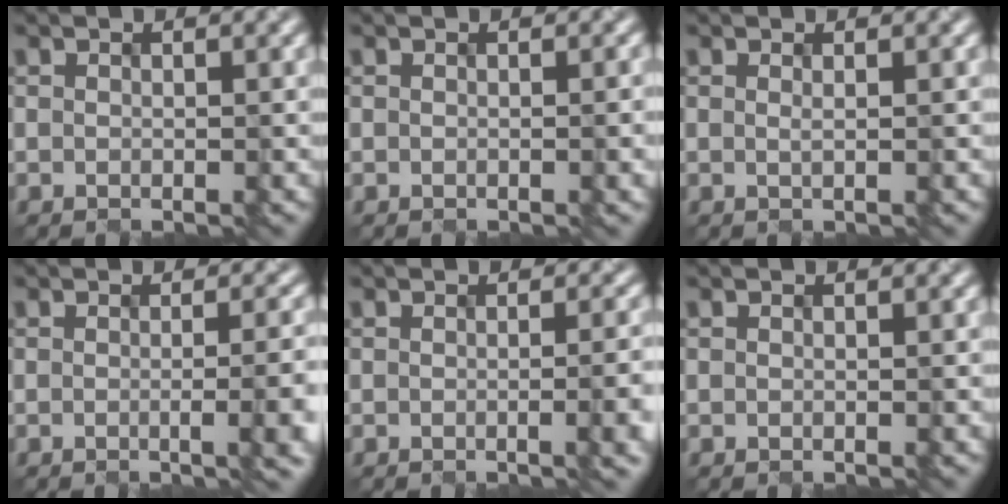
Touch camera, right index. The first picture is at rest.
{"total": 1.3, "force": [-0.1, 0.4, 1.2], "torque": [-0.012, 0.002, -0.002]}
{"total": 0.7, "force": [0.4, 0.3, 0.5], "torque": [-0.003, -0.001, -0.003]}
{"total": 6.6, "force": [-0.9, 2.8, 5.9], "torque": [-0.036, 0.007, -0.008]}
{"total": 5.3, "force": [-0.7, 2.3, 4.7], "torque": [-0.024, 0.007, -0.004]}
{"total": 0.0}